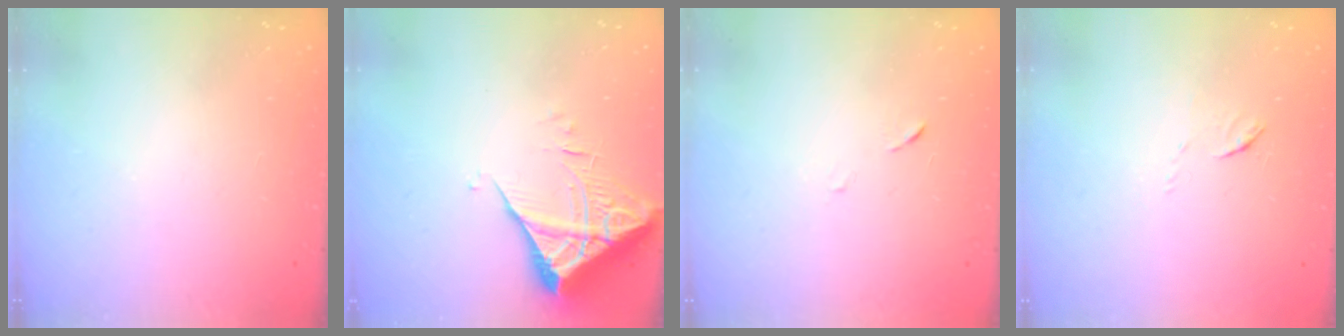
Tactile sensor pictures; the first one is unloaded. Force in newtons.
{"total": 6.6, "press": 6.6, "slide": 0.8}
{"total": 5.0, "press": 4.9, "slide": 0.6}
{"total": 3.7, "press": 3.7, "slide": 0.4}